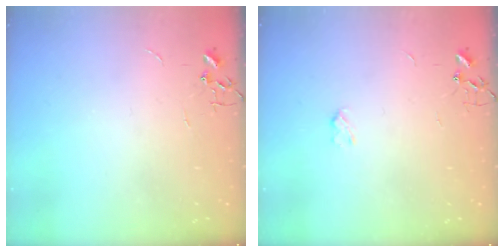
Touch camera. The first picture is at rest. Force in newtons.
{"total": 2.6, "press": 2.6, "slide": 0.5}